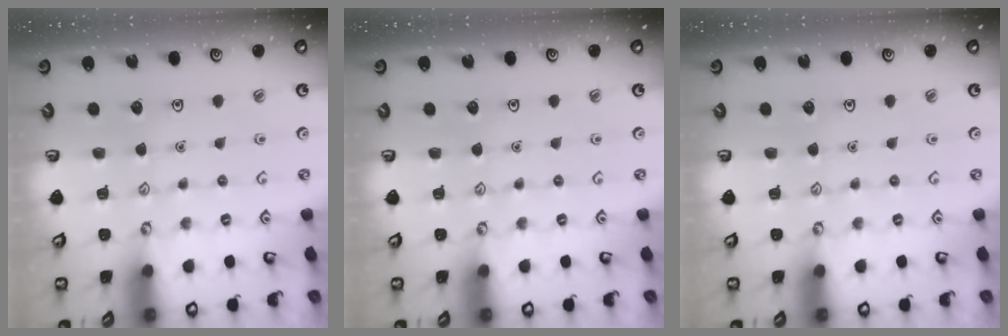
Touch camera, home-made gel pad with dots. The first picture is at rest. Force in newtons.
{"total": 0.0}
{"total": 0.0}